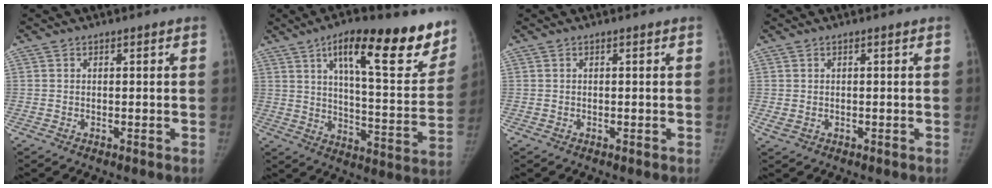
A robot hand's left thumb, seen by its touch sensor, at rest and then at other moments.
{"total": 23.9, "force": [14.3, 7.4, 17.7], "torque": [-0.198, -0.052, 0.208]}
{"total": 0.0}
{"total": 1.6, "force": [-0.2, 1.0, 1.2], "torque": [-0.027, 0.002, 0.001]}